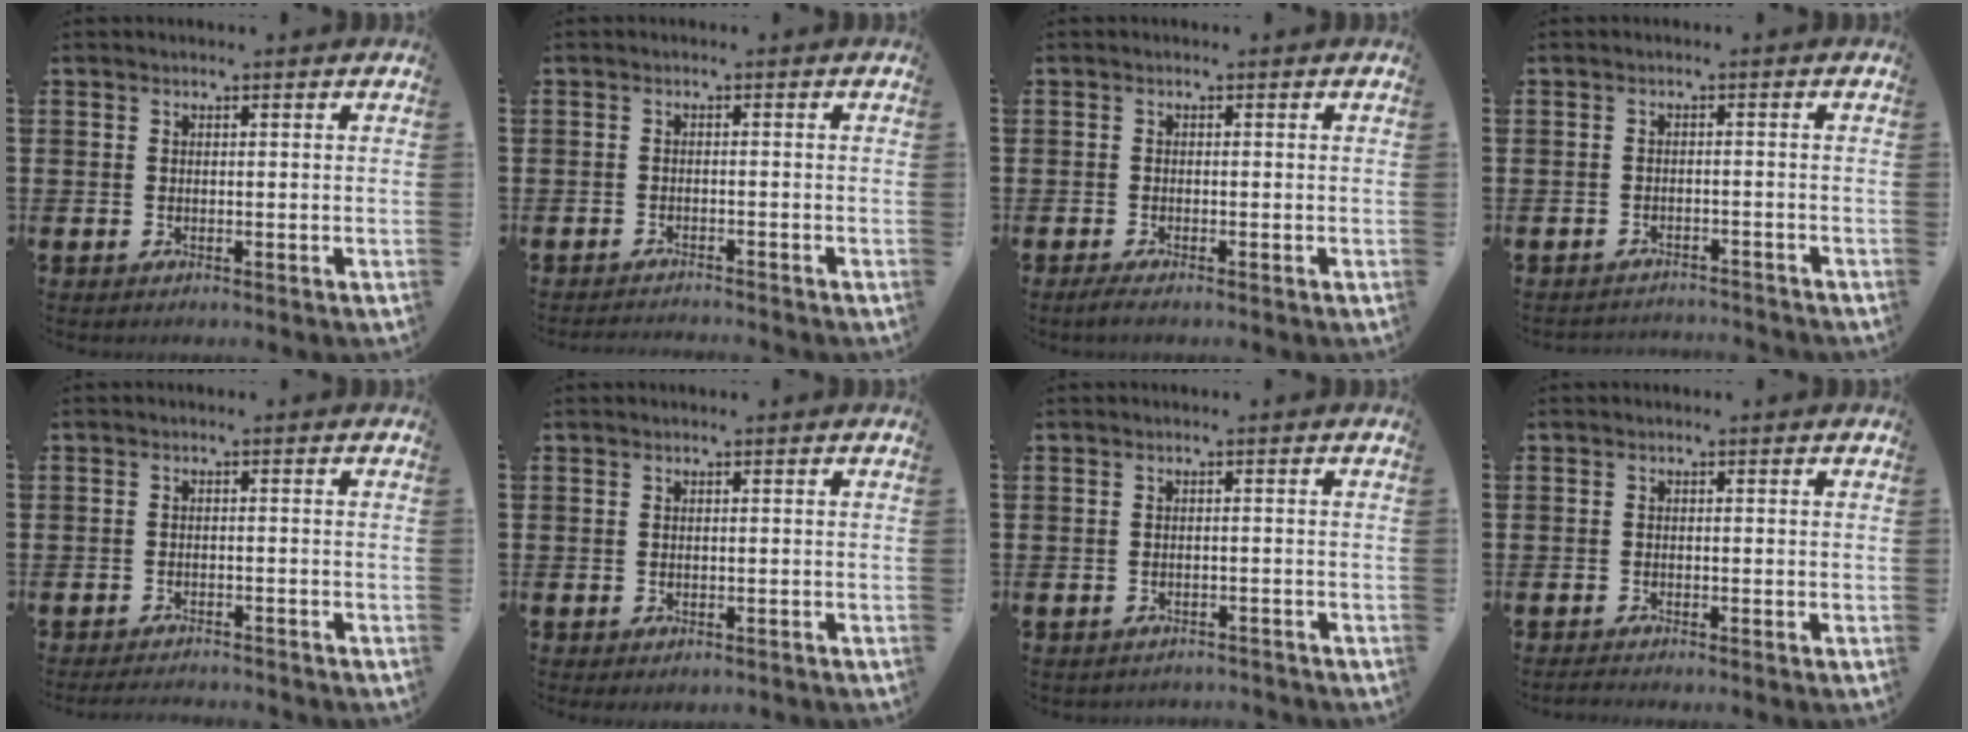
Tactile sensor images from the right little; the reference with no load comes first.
{"total": 1.2, "force": [-1.2, -0.2, 0.0], "torque": [-0.001, 0.001, -0.025]}
{"total": 1.0, "force": [-0.6, 0.1, 0.8], "torque": [-0.015, -0.002, -0.012]}
{"total": 1.6, "force": [-1.6, -0.1, -0.2], "torque": [-0.002, 0.004, -0.034]}
{"total": 1.5, "force": [-1.5, 0.0, 0.1], "torque": [-0.005, 0.003, -0.029]}
{"total": 0.0}
{"total": 0.9, "force": [-0.9, 0.1, -0.1], "torque": [-0.002, 0.001, -0.019]}
{"total": 0.6, "force": [-0.6, 0.0, 0.3], "torque": [-0.005, -0.002, -0.011]}